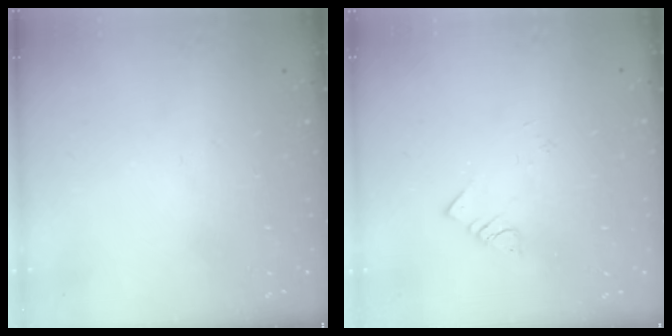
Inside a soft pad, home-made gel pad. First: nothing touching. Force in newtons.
{"total": 1.9, "press": 1.9, "slide": 0.1}